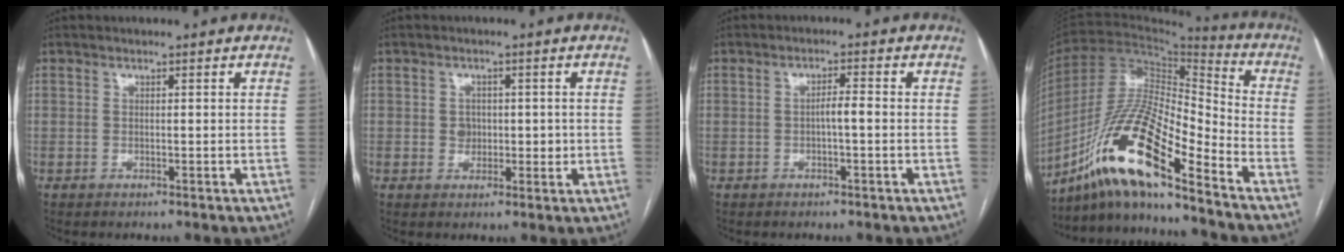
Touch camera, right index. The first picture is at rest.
{"total": 3.0, "force": [0.2, 2.5, 1.6], "torque": [-0.014, 0.007, 0.008]}
{"total": 2.3, "force": [-0.5, 0.3, 2.3], "torque": [-0.037, 0.004, -0.009]}
{"total": 17.3, "force": [-11.7, 2.2, 12.6], "torque": [-0.240, 0.002, -0.213]}